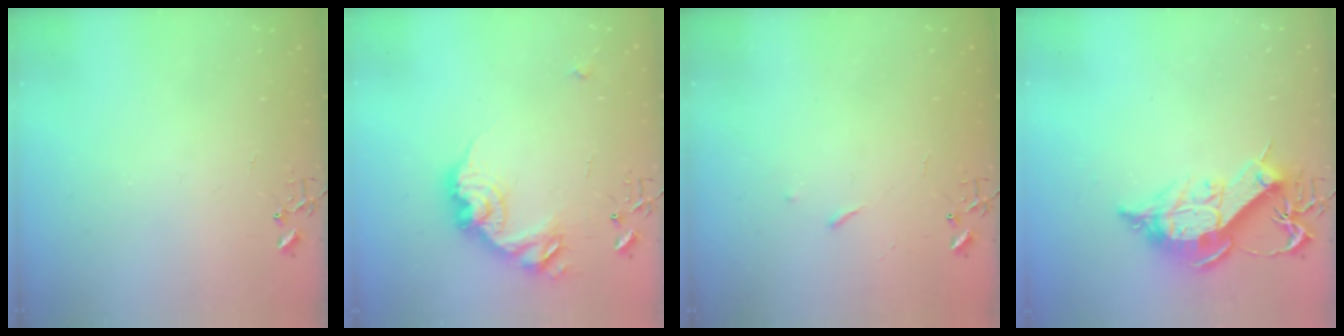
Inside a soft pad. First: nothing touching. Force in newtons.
{"total": 16.0, "press": 16.0, "slide": 0.3}
{"total": 2.9, "press": 2.8, "slide": 0.5}
{"total": 14.4, "press": 14.4, "slide": 1.2}